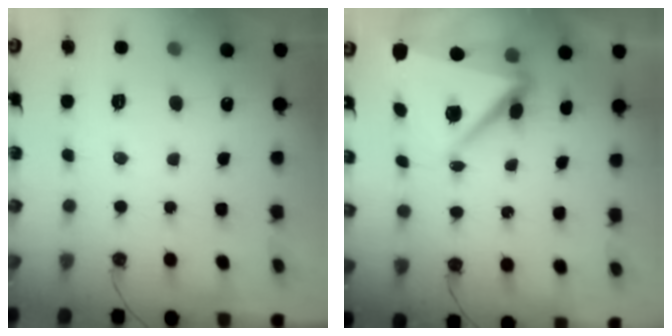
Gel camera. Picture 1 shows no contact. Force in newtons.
{"total": 7.9, "press": 7.7, "slide": 1.8}